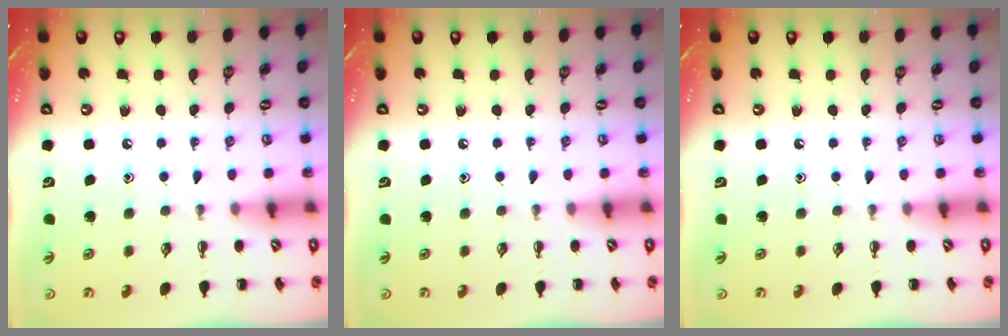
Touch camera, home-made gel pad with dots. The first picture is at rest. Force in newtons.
{"total": 0.0}
{"total": 0.0}